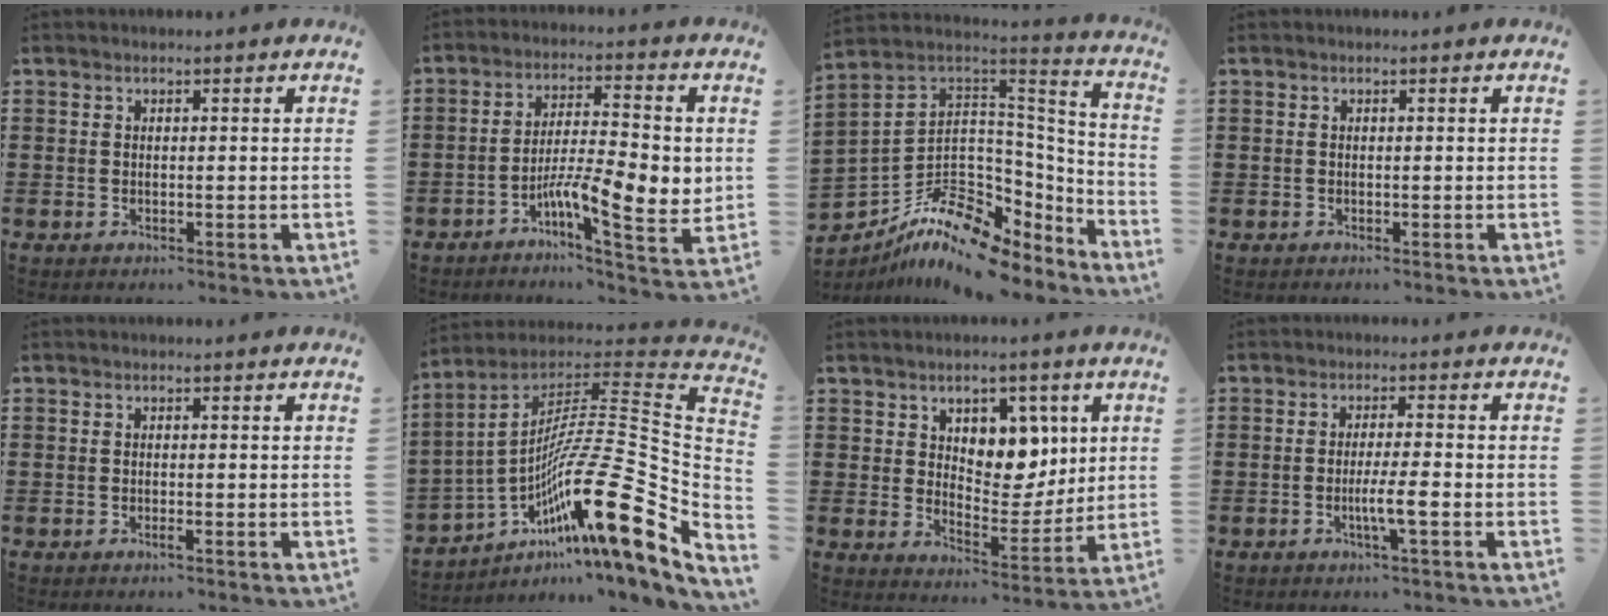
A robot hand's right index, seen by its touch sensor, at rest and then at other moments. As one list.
[{"total": 9.6, "force": [-2.3, 2.8, 8.9], "torque": [-0.148, -0.004, -0.038]}, {"total": 10.7, "force": [-7.1, 6.0, 5.3], "torque": [-0.114, 0.003, -0.130]}, {"total": 0.0}, {"total": 0.8, "force": [-0.4, 0.0, 0.7], "torque": [-0.012, -0.003, -0.008]}, {"total": 17.3, "force": [-6.7, 2.4, 15.8], "torque": [-0.278, -0.031, -0.131]}, {"total": 7.0, "force": [4.0, 5.2, 2.6], "torque": [-0.051, -0.020, 0.067]}, {"total": 4.4, "force": [-1.5, 0.0, 4.1], "torque": [-0.077, -0.012, -0.029]}]